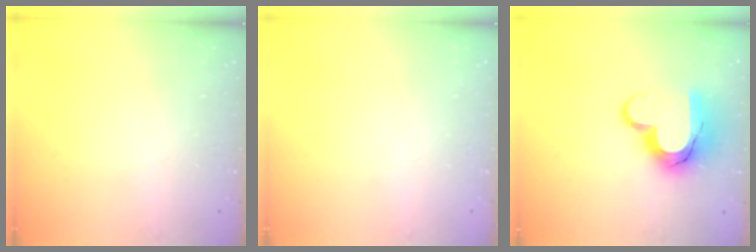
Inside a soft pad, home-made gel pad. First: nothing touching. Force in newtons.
{"total": 0.0}
{"total": 15.2, "press": 15.1, "slide": 1.1}